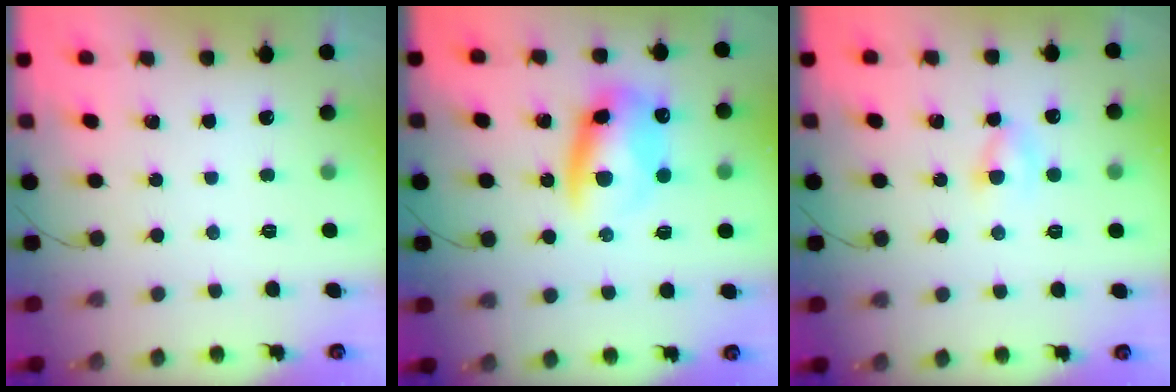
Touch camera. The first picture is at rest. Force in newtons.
{"total": 11.4, "press": 11.1, "slide": 2.6}
{"total": 2.9, "press": 2.6, "slide": 1.2}